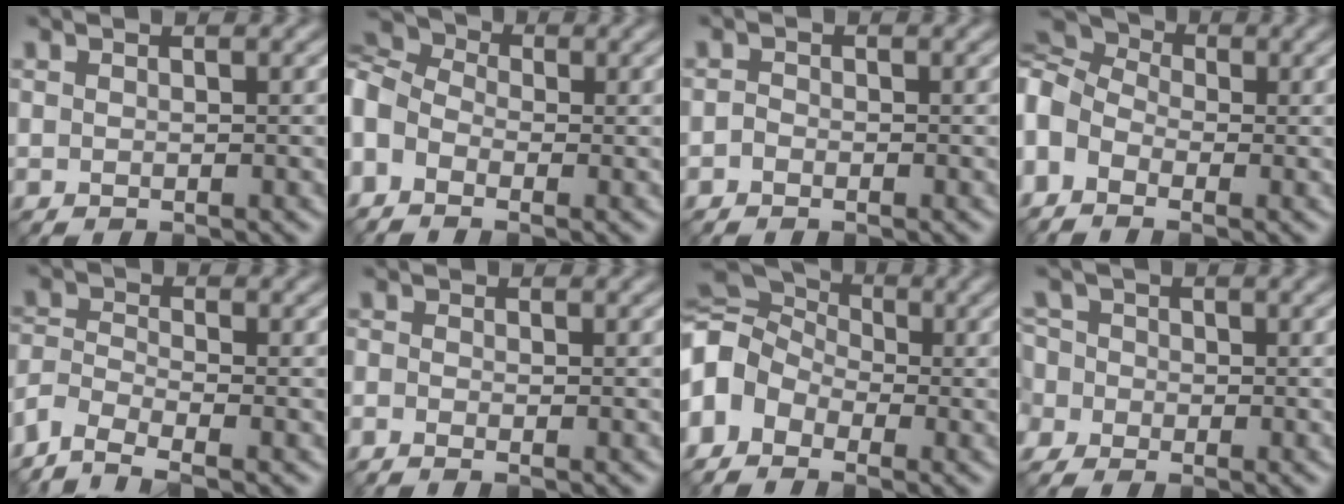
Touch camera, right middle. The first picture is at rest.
{"total": 7.2, "force": [-1.5, 5.1, 4.8], "torque": [-0.129, 0.010, -0.032]}
{"total": 0.9, "force": [-0.8, 0.4, -0.1], "torque": [0.007, -0.001, -0.020]}
{"total": 8.5, "force": [-1.1, 6.3, 5.6], "torque": [-0.136, 0.013, -0.026]}
{"total": 3.6, "force": [-3.1, 1.1, 1.4], "torque": [-0.033, -0.002, -0.078]}
{"total": 1.3, "force": [-1.2, 0.1, 0.5], "torque": [-0.012, -0.007, -0.027]}
{"total": 10.6, "force": [-1.8, 8.5, 6.0], "torque": [-0.139, 0.019, -0.067]}
{"total": 5.2, "force": [-0.9, 4.5, 2.5], "torque": [-0.047, 0.024, -0.050]}